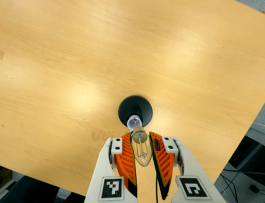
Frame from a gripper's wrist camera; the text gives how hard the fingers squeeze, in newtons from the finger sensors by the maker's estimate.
{"total": 22.1, "left": 25.5, "right": 18.7}